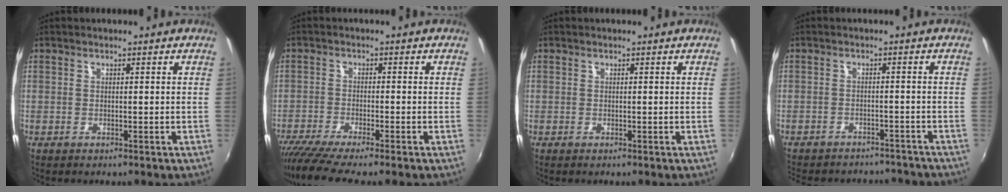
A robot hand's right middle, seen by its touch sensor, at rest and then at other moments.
{"total": 7.6, "force": [-6.5, -0.8, 3.9], "torque": [-0.091, -0.032, -0.113]}
{"total": 0.0}
{"total": 13.9, "force": [-12.5, 4.7, 4.2], "torque": [-0.099, 0.005, -0.155]}